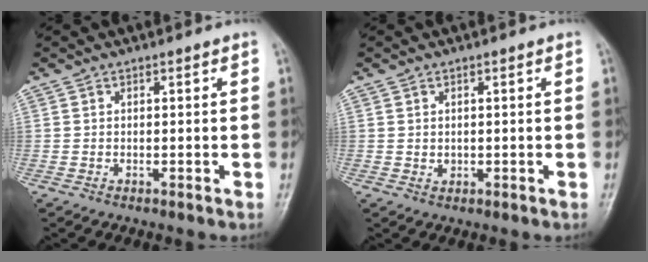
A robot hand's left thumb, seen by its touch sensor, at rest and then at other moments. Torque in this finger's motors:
{"motor_torque": [-0.48, 0.01, -0.26, 0.06, 0.03]}